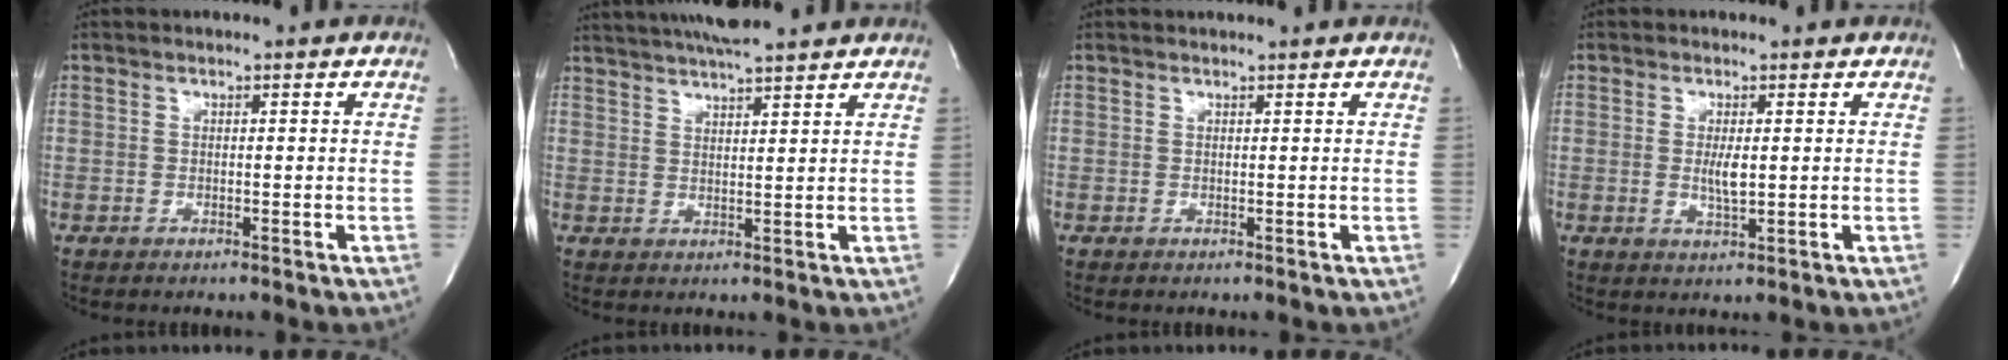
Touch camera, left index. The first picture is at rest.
{"total": 11.5, "force": [10.2, 0.9, 5.2], "torque": [-0.094, 0.023, 0.151]}
{"total": 1.4, "force": [1.4, 0.1, 0.2], "torque": [-0.006, 0.011, 0.019]}
{"total": 2.4, "force": [0.0, 0.5, 2.4], "torque": [-0.048, -0.009, 0.003]}